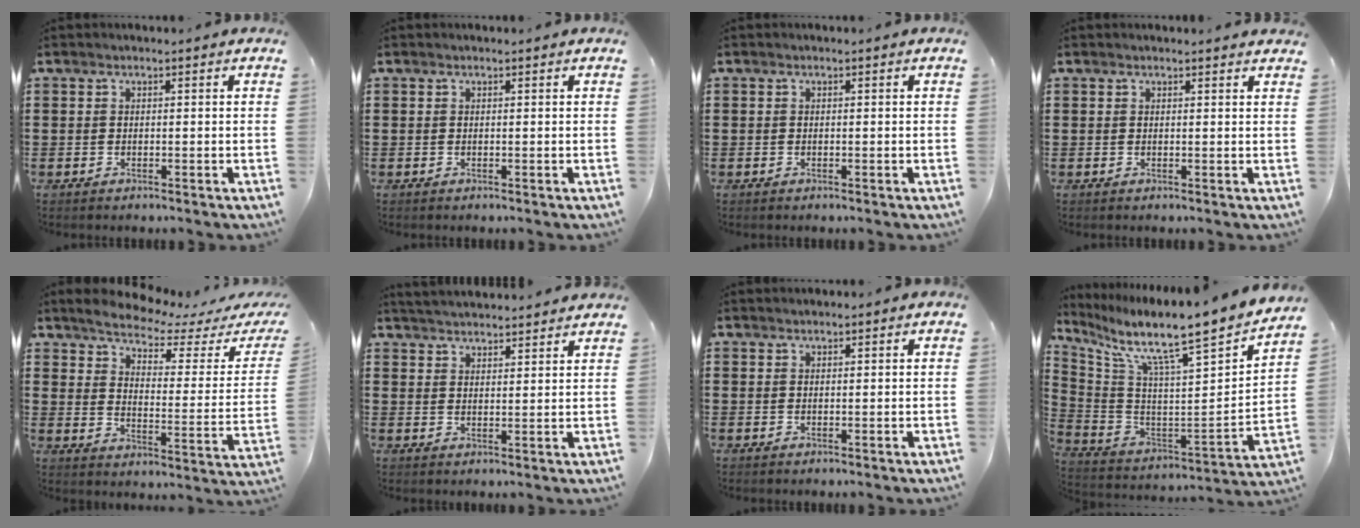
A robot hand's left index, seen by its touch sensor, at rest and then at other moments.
{"total": 0.0}
{"total": 0.0}
{"total": 0.7, "force": [0.7, 0.0, 0.1], "torque": [-0.004, -0.002, 0.014]}
{"total": 4.6, "force": [4.1, 0.5, 2.0], "torque": [-0.058, -0.034, 0.061]}
{"total": 3.2, "force": [3.2, -0.2, 0.0], "torque": [-0.011, -0.010, 0.060]}
{"total": 0.6, "force": [0.5, 0.1, 0.2], "torque": [-0.005, 0.001, 0.011]}
{"total": 9.1, "force": [7.5, 0.1, 5.0], "torque": [-0.118, -0.077, 0.107]}